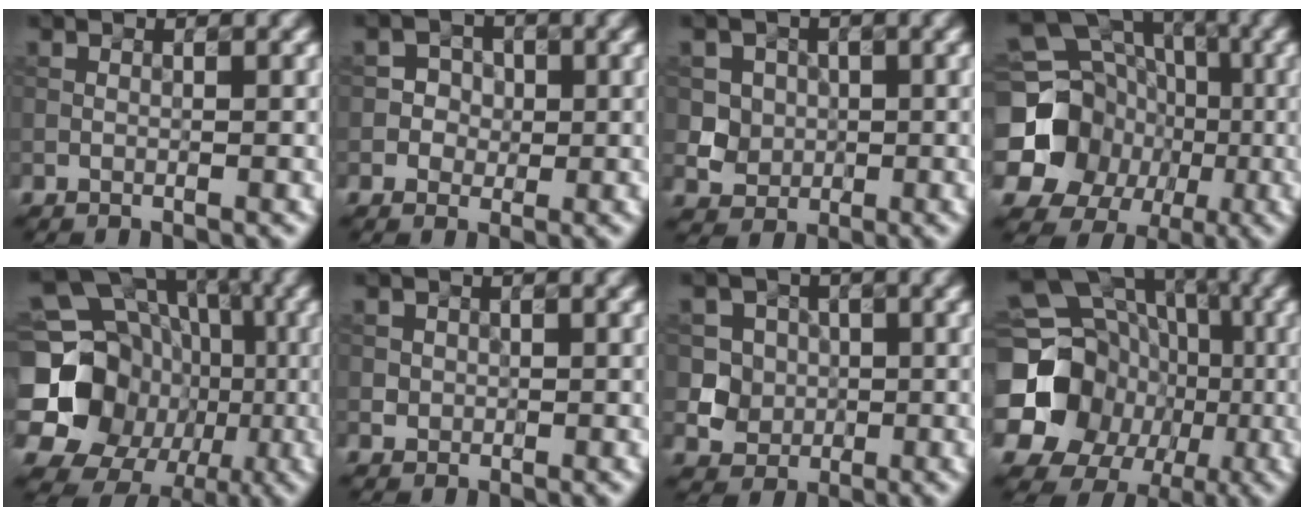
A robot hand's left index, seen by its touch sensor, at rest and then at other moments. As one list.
[{"total": 2.6, "force": [0.0, 2.5, 0.6], "torque": [0.004, 0.013, -0.007]}, {"total": 3.4, "force": [0.6, 3.2, 1.1], "torque": [-0.022, 0.000, 0.017]}, {"total": 19.7, "force": [-2.1, 18.3, 6.8], "torque": [-0.172, -0.006, -0.054]}, {"total": 17.7, "force": [-2.5, 15.6, 7.8], "torque": [-0.157, -0.009, -0.065]}, {"total": 1.1, "force": [0.2, 1.0, 0.3], "torque": [-0.001, 0.001, 0.015]}, {"total": 3.8, "force": [0.3, 3.6, 1.2], "torque": [-0.019, 0.004, 0.004]}, {"total": 22.1, "force": [-2.6, 20.5, 7.8], "torque": [-0.174, -0.003, -0.081]}]